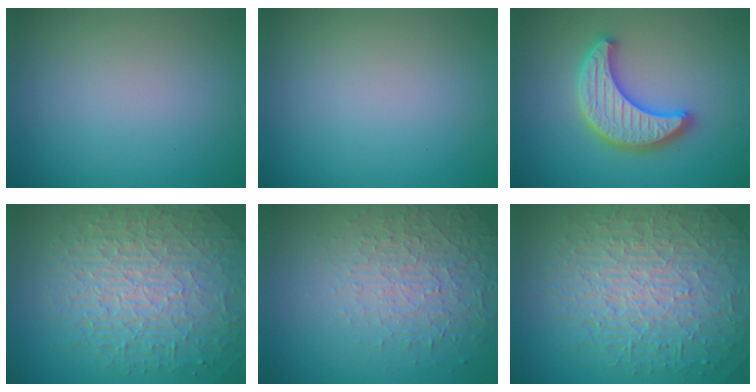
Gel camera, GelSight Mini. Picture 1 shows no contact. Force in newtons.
{"total": 0.0}
{"total": 4.8, "press": 4.7, "slide": 1.1}
{"total": 9.8, "press": 6.4, "slide": 7.4}
{"total": 4.7, "press": 3.2, "slide": 3.4}
{"total": 9.9, "press": 6.5, "slide": 7.5}